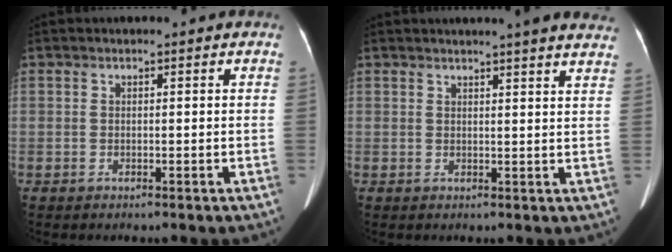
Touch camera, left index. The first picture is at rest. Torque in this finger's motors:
{"motor_torque": [0.06, -0.17, 0.00, 0.05]}